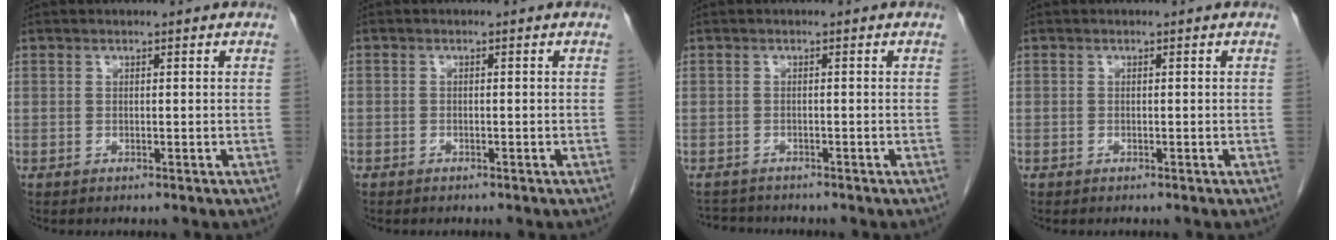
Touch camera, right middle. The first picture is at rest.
{"total": 0.8, "force": [-0.6, 0.5, 0.1], "torque": [-0.008, 0.003, -0.010]}
{"total": 3.1, "force": [-3.1, 0.7, -0.1], "torque": [0.003, -0.009, -0.048]}
{"total": 0.0}